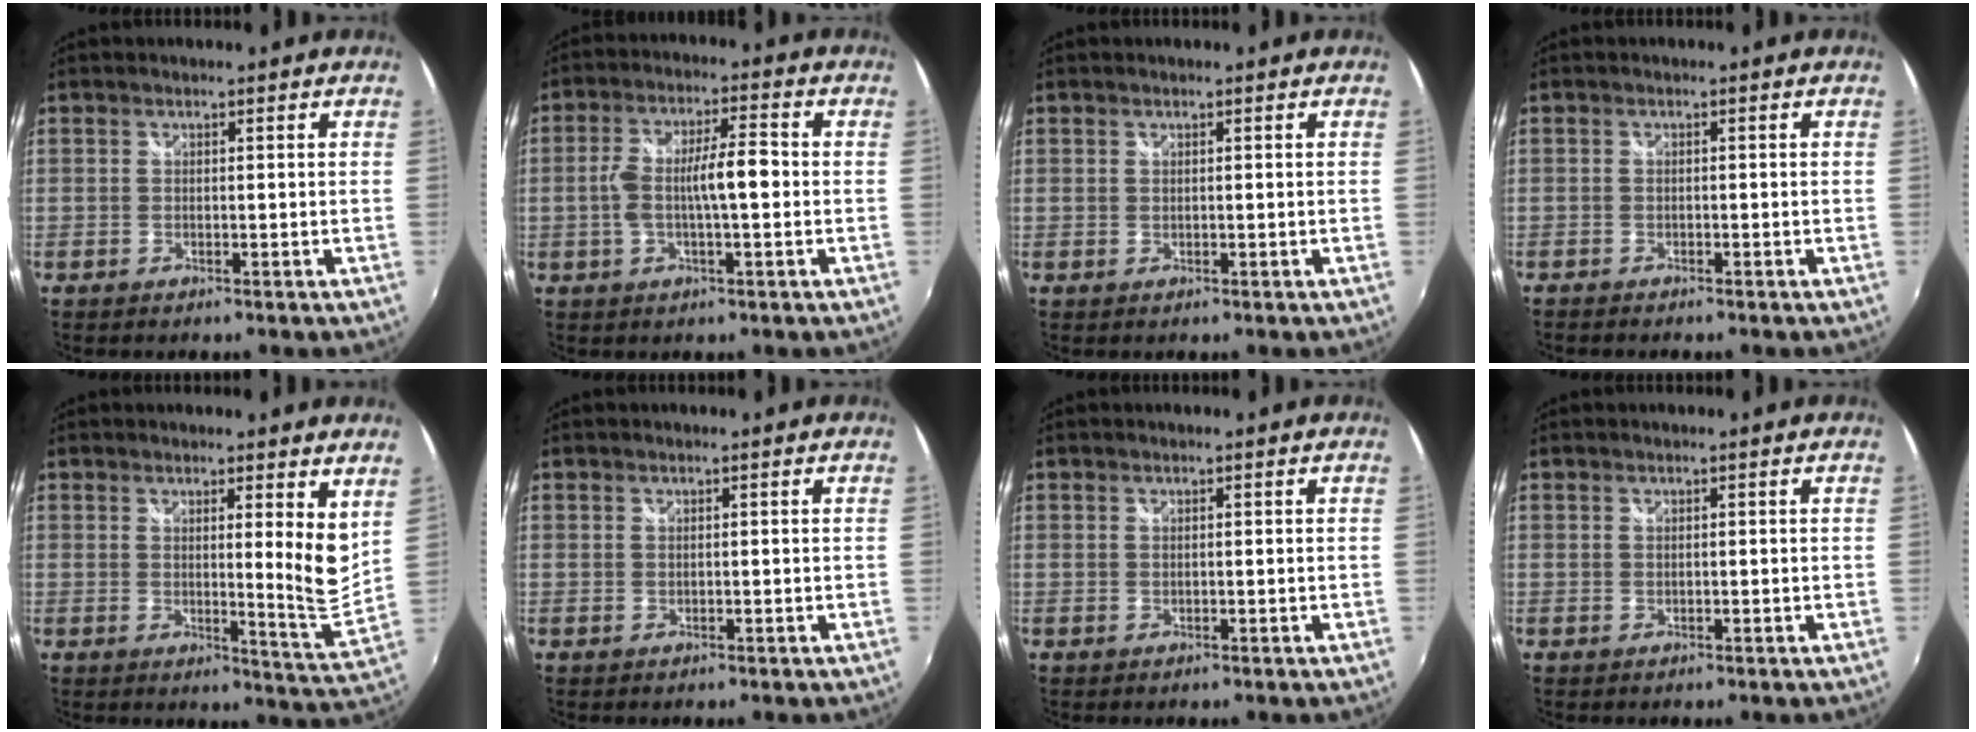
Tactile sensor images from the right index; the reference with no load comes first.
{"total": 8.4, "force": [-0.9, 2.0, 8.1], "torque": [-0.151, 0.006, -0.014]}
{"total": 0.0}
{"total": 1.6, "force": [-1.5, 0.3, 0.4], "torque": [-0.012, -0.011, -0.026]}
{"total": 9.1, "force": [3.5, -1.0, 8.4], "torque": [-0.120, -0.019, 0.045]}
{"total": 0.0}
{"total": 0.0}
{"total": 0.0}